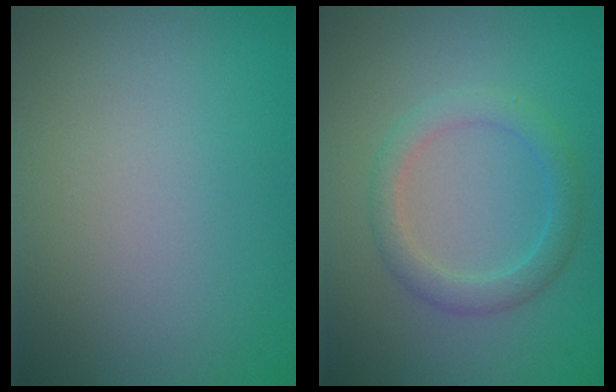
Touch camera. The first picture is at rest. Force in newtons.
{"total": 2.7, "press": 2.7, "slide": 0.1}